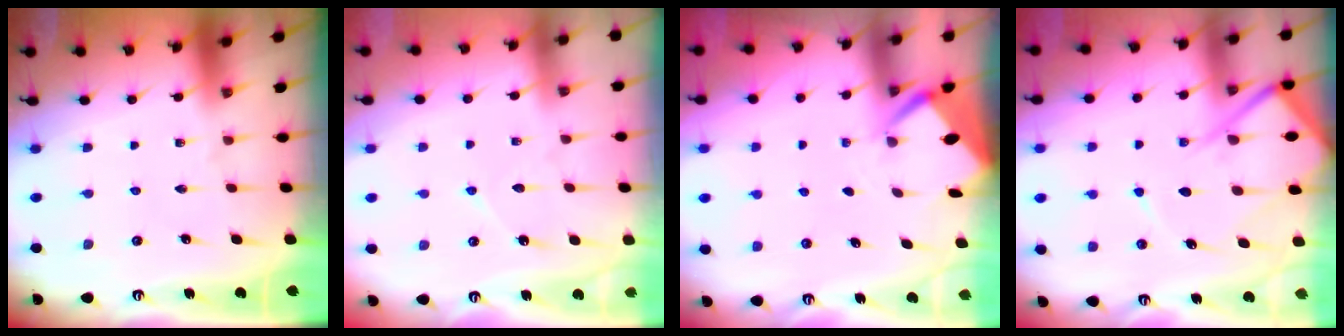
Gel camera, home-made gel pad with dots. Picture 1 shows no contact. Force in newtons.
{"total": 4.0, "press": 3.9, "slide": 0.5}
{"total": 2.5, "press": 2.5, "slide": 0.3}
{"total": 11.7, "press": 11.7, "slide": 1.1}